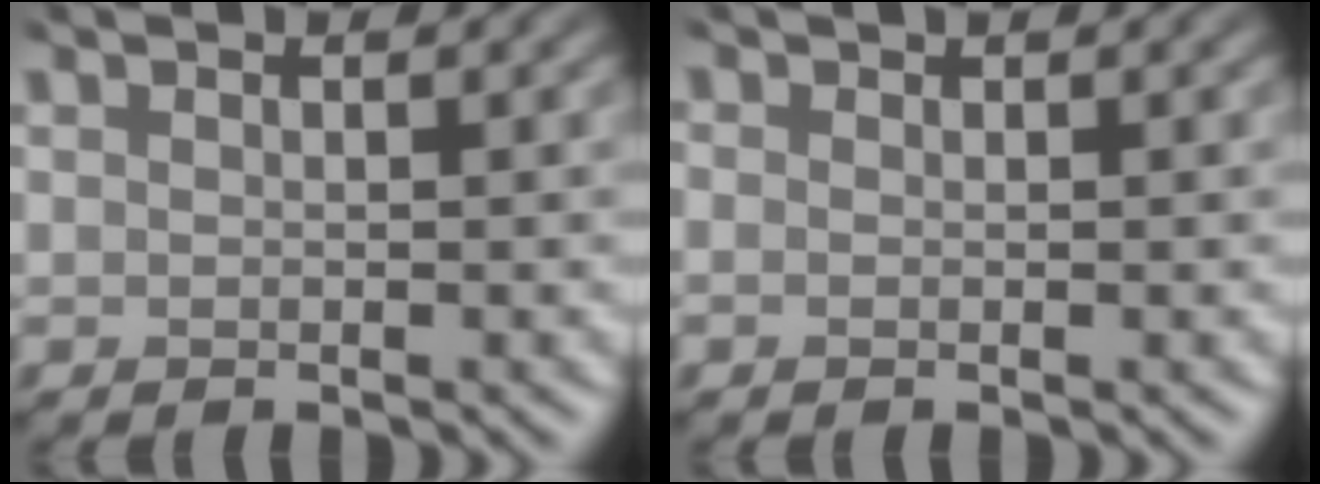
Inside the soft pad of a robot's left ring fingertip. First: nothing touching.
{"total": 0.7, "force": [-0.3, -0.4, -0.5], "torque": [0.003, -0.004, 0.006]}